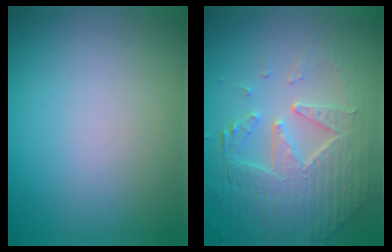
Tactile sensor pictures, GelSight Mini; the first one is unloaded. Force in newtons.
{"total": 7.6, "press": 5.5, "slide": 5.2}